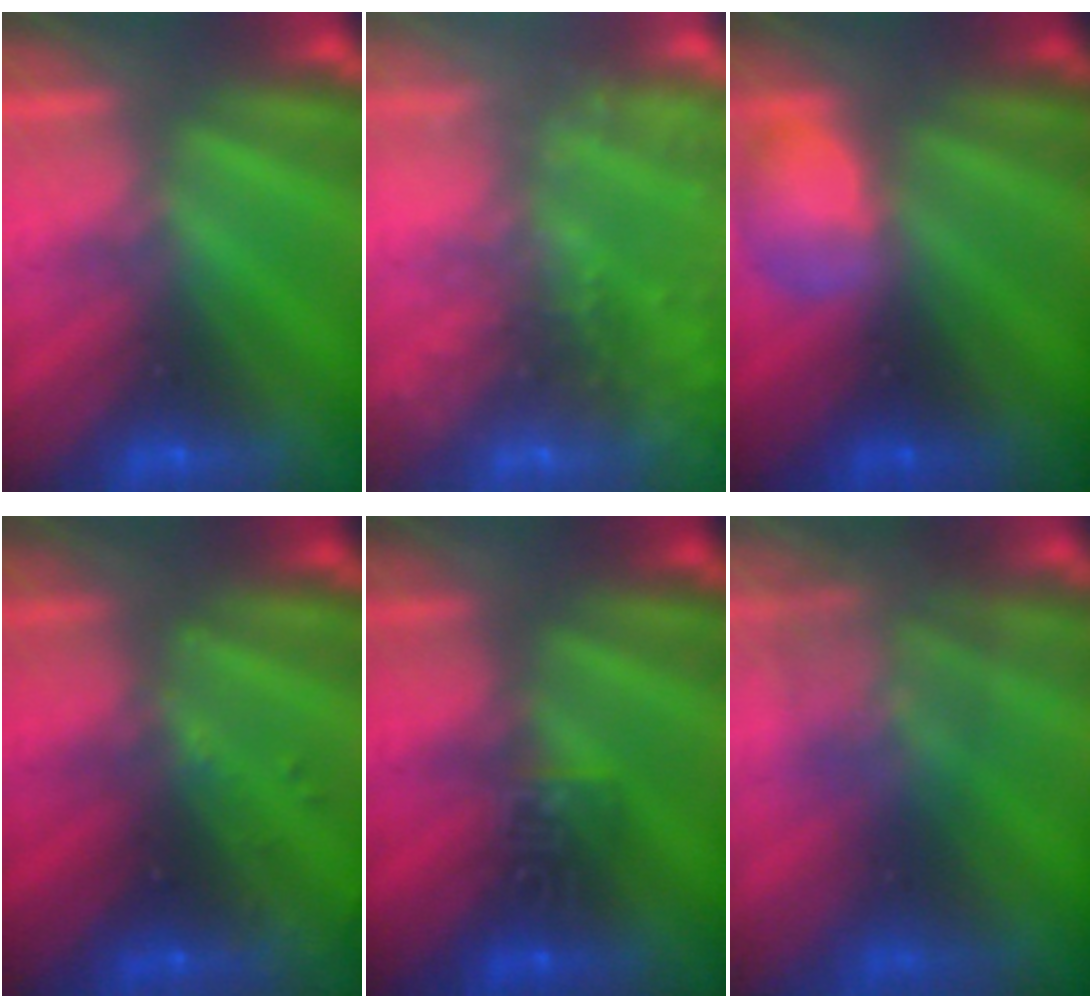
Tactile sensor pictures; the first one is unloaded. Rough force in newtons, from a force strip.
{"total": 9.2}
{"total": 2.4}
{"total": 2.9}
{"total": 3.7}
{"total": 1.3}